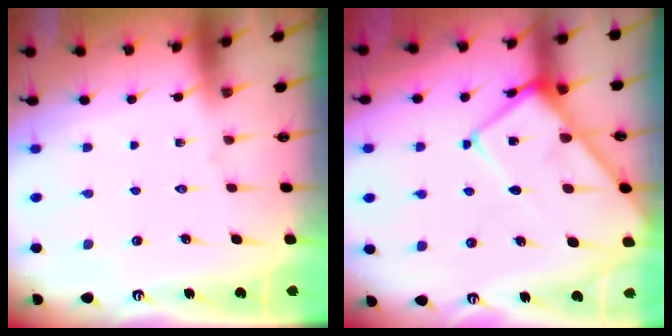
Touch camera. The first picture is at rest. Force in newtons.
{"total": 12.2, "press": 12.1, "slide": 1.3}